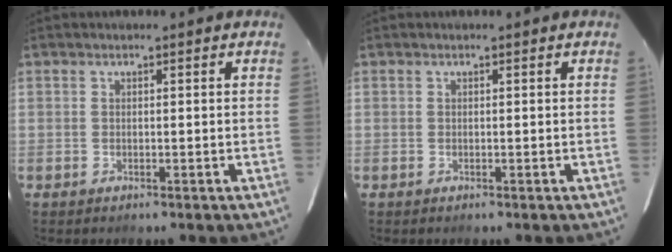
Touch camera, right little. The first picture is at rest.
{"total": 0.0}